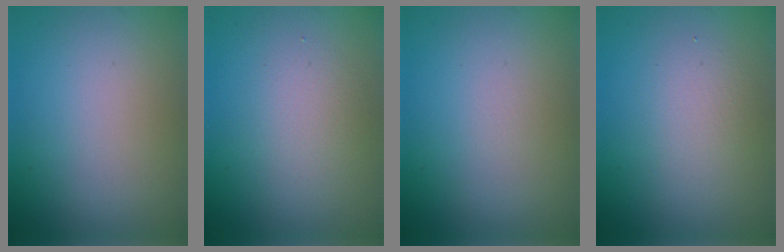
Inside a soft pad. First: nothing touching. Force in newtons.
{"total": 2.1, "press": 2.1, "slide": 0.1}
{"total": 0.0}
{"total": 2.2, "press": 2.2, "slide": 0.1}